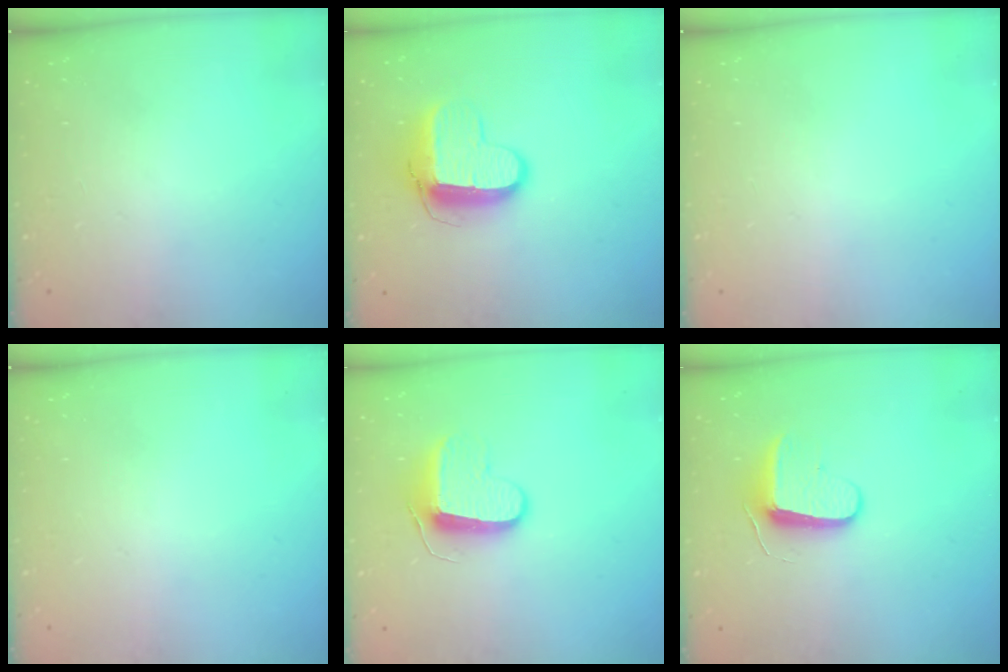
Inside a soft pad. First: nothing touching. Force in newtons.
{"total": 11.1, "press": 11.1, "slide": 0.8}
{"total": 0.0}
{"total": 0.0}
{"total": 9.5, "press": 9.5, "slide": 0.0}
{"total": 8.7, "press": 8.7, "slide": 0.5}